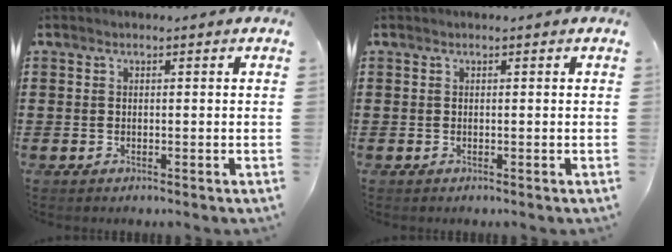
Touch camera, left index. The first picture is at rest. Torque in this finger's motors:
{"motor_torque": [-0.01, -0.14, 0.00, 0.01]}